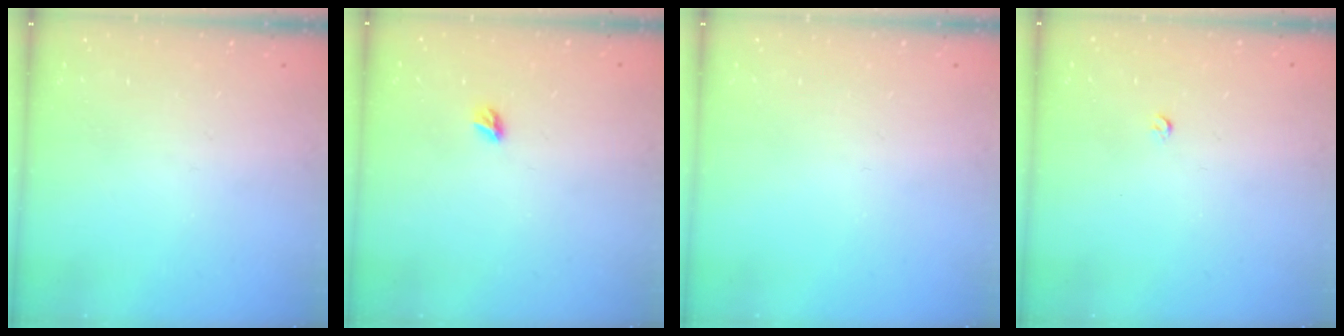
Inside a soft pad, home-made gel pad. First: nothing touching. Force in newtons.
{"total": 5.1, "press": 5.1, "slide": 0.5}
{"total": 0.0}
{"total": 2.6, "press": 2.5, "slide": 0.4}